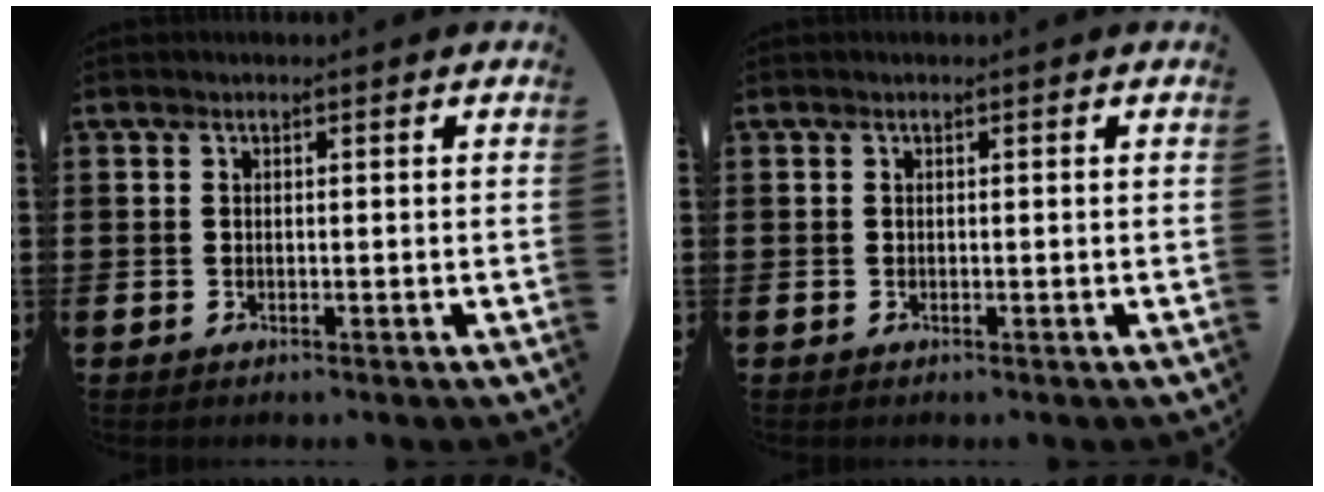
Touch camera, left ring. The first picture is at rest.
{"total": 0.0}